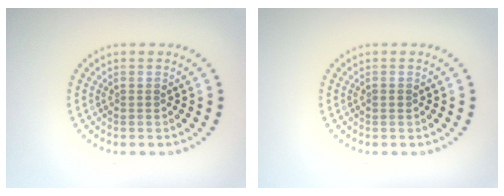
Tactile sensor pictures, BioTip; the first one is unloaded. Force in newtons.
{"total": 0.6, "press": 0.6, "slide": 0.0}